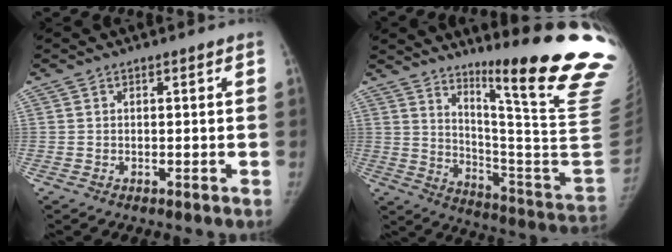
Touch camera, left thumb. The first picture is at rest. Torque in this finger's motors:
{"motor_torque": [2.14, -1.30, 1.24, -1.45, 0.09]}